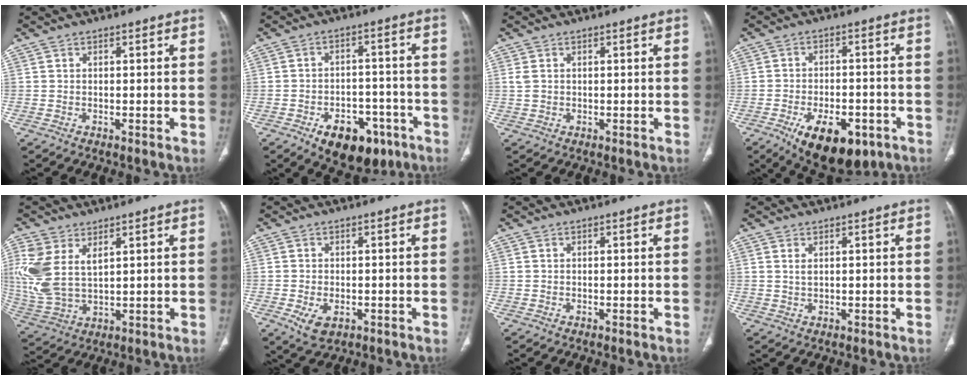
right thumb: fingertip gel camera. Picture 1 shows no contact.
{"total": 12.9, "force": [-7.1, 7.8, 7.5], "torque": [-0.067, 0.038, -0.093]}
{"total": 1.8, "force": [0.4, 1.4, 1.1], "torque": [-0.027, 0.002, 0.014]}
{"total": 14.2, "force": [-7.3, 7.3, 9.7], "torque": [-0.126, 0.018, -0.098]}
{"total": 12.0, "force": [4.4, 7.0, 8.8], "torque": [-0.209, -0.008, 0.106]}
{"total": 4.6, "force": [-1.6, 2.9, 3.3], "torque": [-0.059, -0.001, -0.018]}
{"total": 0.0}
{"total": 1.5, "force": [0.7, 0.7, 1.1], "torque": [-0.024, 0.000, 0.019]}